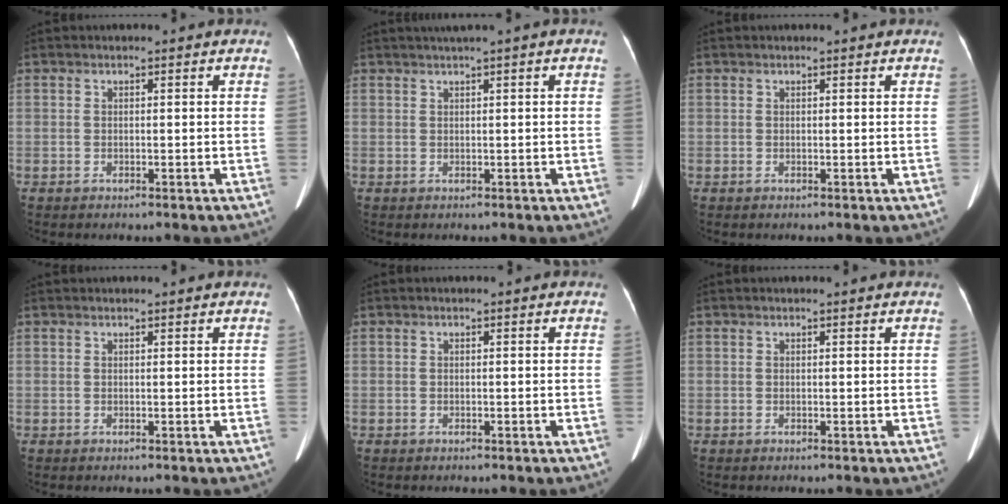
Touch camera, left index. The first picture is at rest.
{"total": 2.0, "force": [1.1, -0.4, 1.7], "torque": [-0.037, 0.009, 0.025]}
{"total": 0.7, "force": [0.6, 0.1, 0.3], "torque": [-0.006, 0.006, 0.009]}
{"total": 1.6, "force": [1.5, 0.2, 0.5], "torque": [-0.008, 0.018, 0.021]}
{"total": 0.0}
{"total": 1.0, "force": [0.9, 0.1, 0.4], "torque": [-0.007, 0.007, 0.013]}